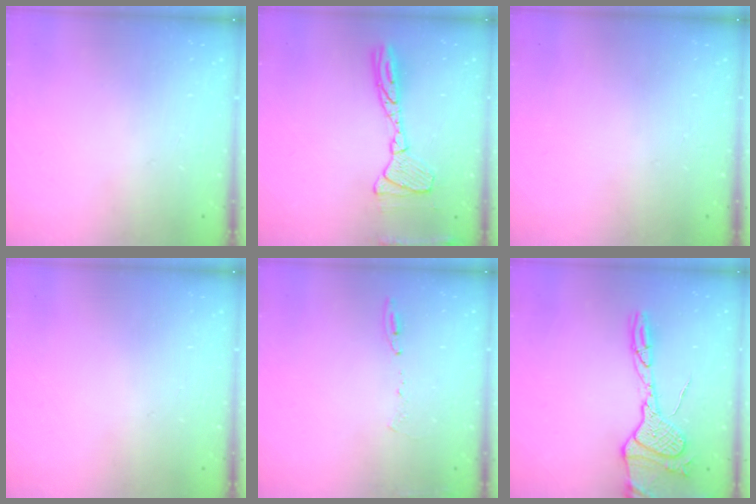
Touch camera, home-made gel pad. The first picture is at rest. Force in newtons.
{"total": 14.2, "press": 14.1, "slide": 1.2}
{"total": 0.0}
{"total": 0.0}
{"total": 8.3, "press": 8.3, "slide": 0.9}
{"total": 16.0, "press": 15.9, "slide": 1.6}